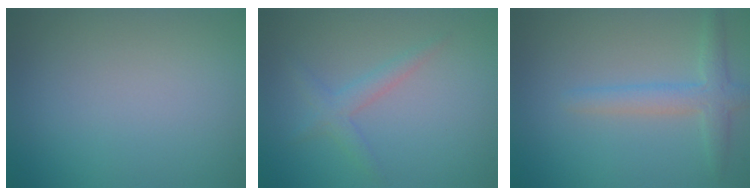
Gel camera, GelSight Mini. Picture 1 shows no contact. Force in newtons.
{"total": 1.9, "press": 1.9, "slide": 0.1}
{"total": 2.8, "press": 2.8, "slide": 0.1}